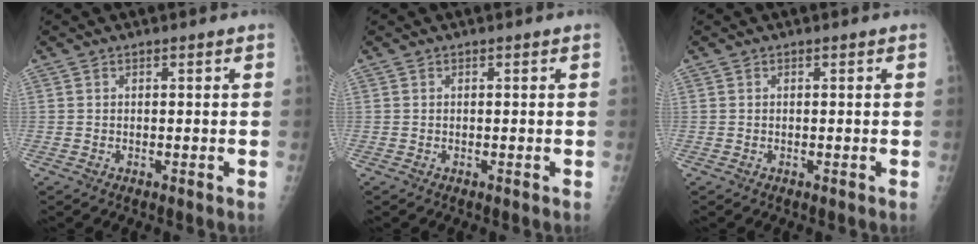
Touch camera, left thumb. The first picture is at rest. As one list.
[{"total": 0.0}, {"total": 0.0}]